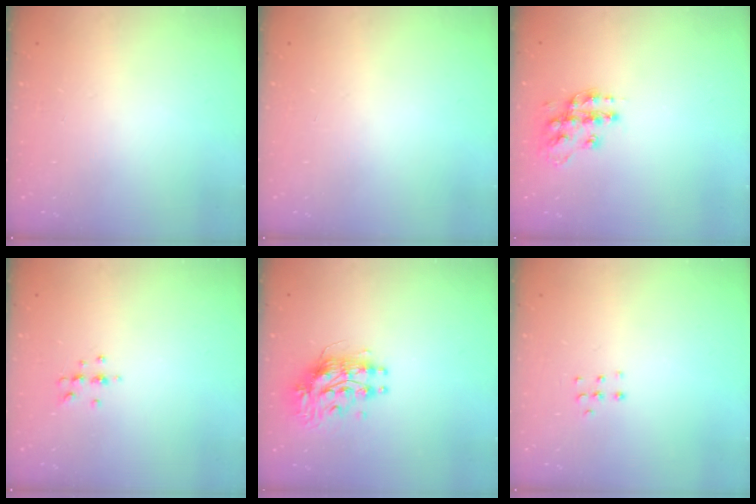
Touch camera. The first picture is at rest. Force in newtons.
{"total": 0.0}
{"total": 13.8, "press": 13.7, "slide": 0.8}
{"total": 5.6, "press": 5.4, "slide": 1.5}
{"total": 9.0, "press": 8.9, "slide": 0.7}
{"total": 4.1, "press": 4.1, "slide": 0.5}